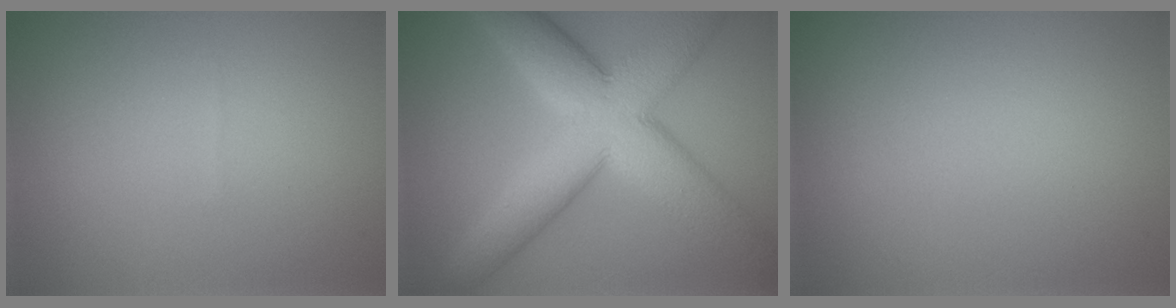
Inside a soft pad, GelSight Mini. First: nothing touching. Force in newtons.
{"total": 11.2, "press": 11.2, "slide": 0.6}
{"total": 0.0}